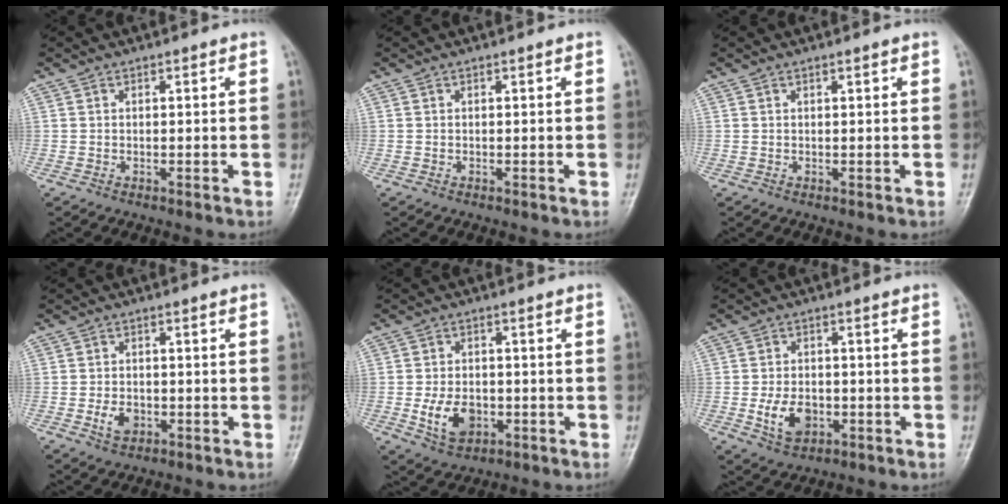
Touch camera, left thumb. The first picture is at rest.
{"total": 0.0}
{"total": 0.6, "force": [0.4, 0.1, 0.5], "torque": [-0.007, 0.001, 0.005]}
{"total": 3.5, "force": [-1.0, 2.5, 2.3], "torque": [-0.035, 0.002, -0.015]}
{"total": 7.1, "force": [-1.7, 4.9, 4.9], "torque": [-0.073, 0.001, -0.022]}
{"total": 6.5, "force": [-1.6, 4.5, 4.5], "torque": [-0.069, 0.002, -0.023]}